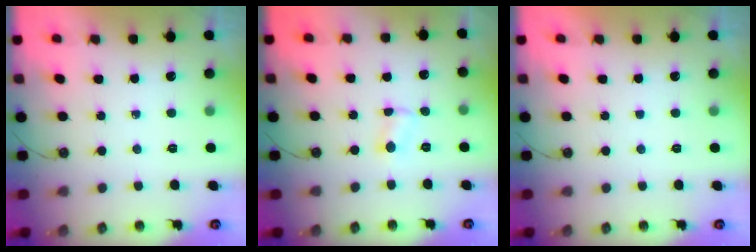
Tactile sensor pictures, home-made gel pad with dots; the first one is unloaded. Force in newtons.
{"total": 2.7, "press": 2.6, "slide": 0.5}
{"total": 0.0}